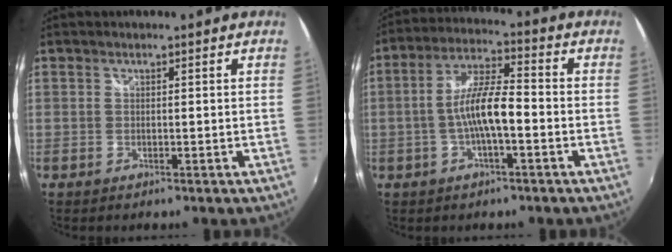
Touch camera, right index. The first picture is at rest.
{"total": 8.8, "force": [-2.4, 1.9, 8.3], "torque": [-0.169, 0.010, -0.043]}